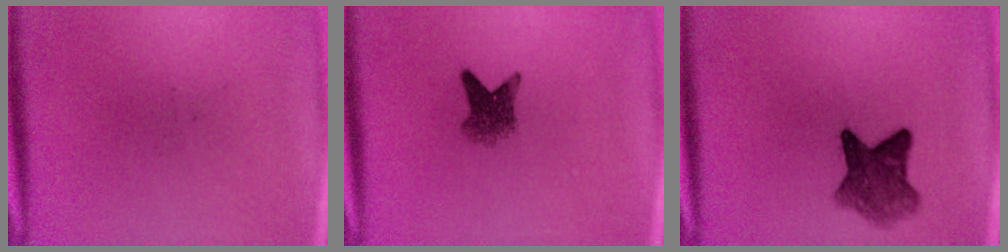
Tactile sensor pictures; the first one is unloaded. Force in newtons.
{"total": 4.0}
{"total": 5.7}